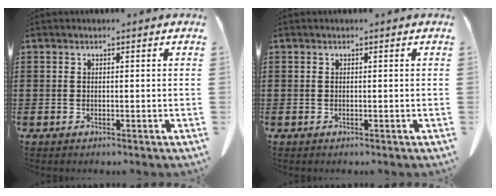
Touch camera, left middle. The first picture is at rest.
{"total": 0.0}